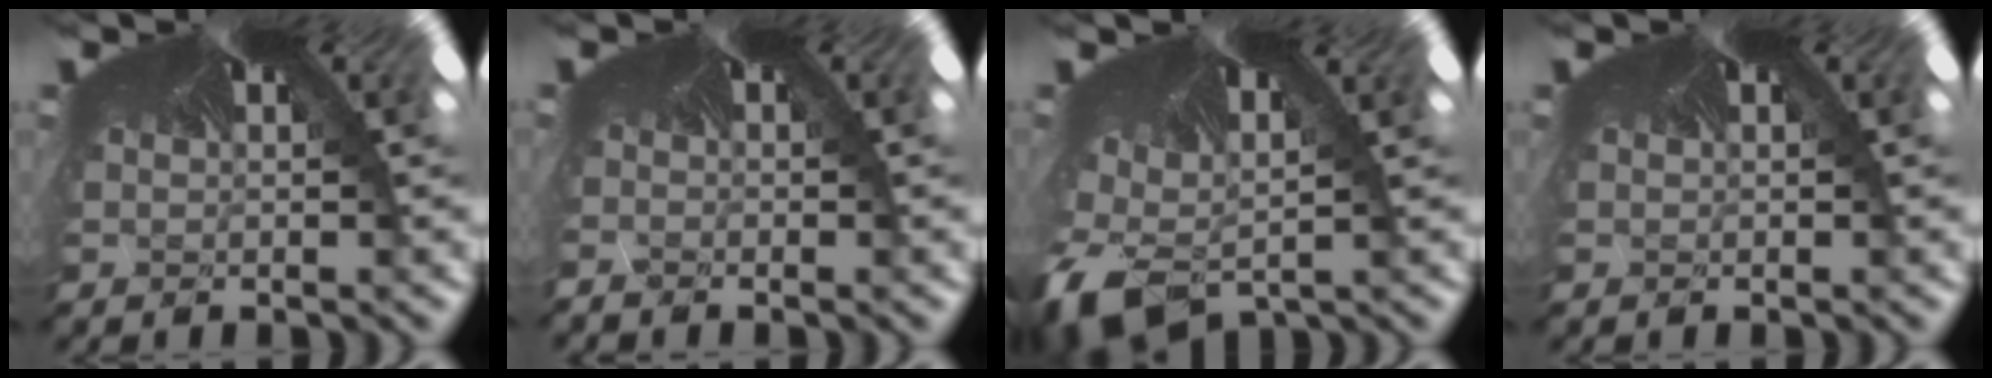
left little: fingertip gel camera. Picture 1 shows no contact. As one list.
[{"total": 1.9, "force": [-1.9, -0.3, 0.0], "torque": [0.004, -0.025, -0.017]}, {"total": 7.8, "force": [-7.5, 1.9, 1.3], "torque": [-0.072, -0.110, -0.083]}, {"total": 0.0}]